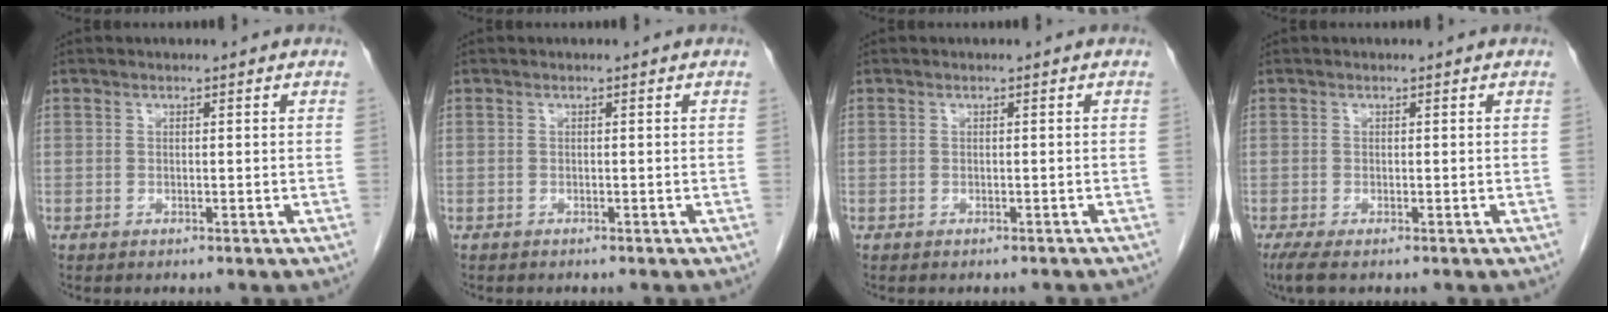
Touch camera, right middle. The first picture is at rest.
{"total": 0.5, "force": [-0.5, 0.2, 0.1], "torque": [-0.006, 0.002, -0.010]}
{"total": 3.2, "force": [-2.9, 0.9, 1.0], "torque": [-0.019, -0.008, -0.032]}
{"total": 2.0, "force": [-1.4, 0.2, 1.4], "torque": [-0.032, -0.011, -0.027]}